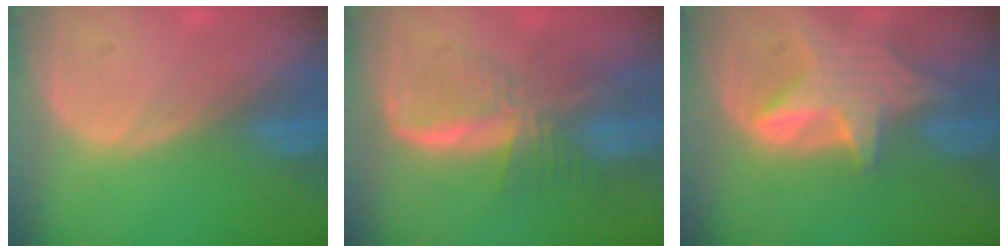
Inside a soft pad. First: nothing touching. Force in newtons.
{"total": 8.1, "press": 7.0, "slide": 4.1}
{"total": 7.4, "press": 6.9, "slide": 2.5}